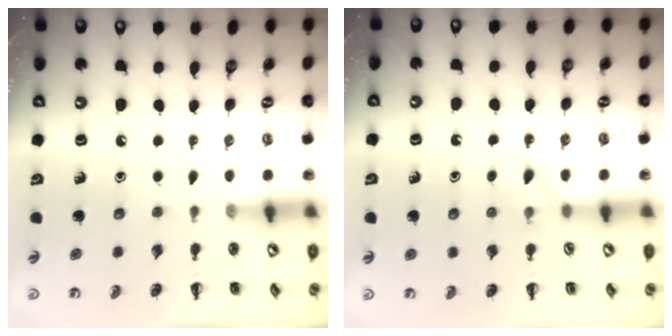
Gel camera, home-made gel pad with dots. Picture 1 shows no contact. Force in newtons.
{"total": 3.8, "press": 3.5, "slide": 1.4}